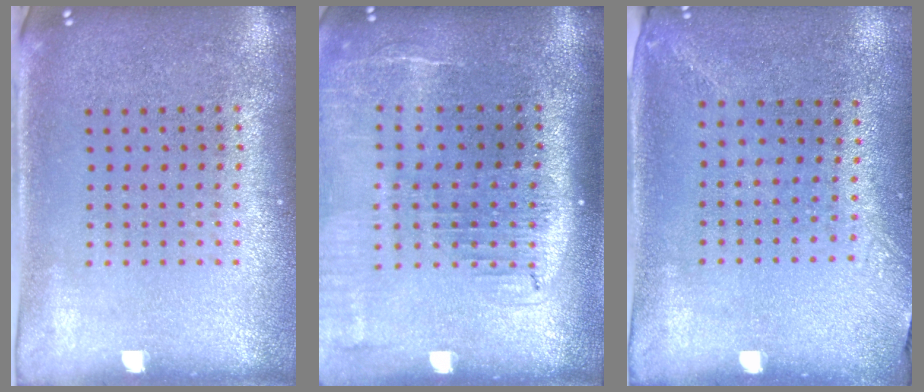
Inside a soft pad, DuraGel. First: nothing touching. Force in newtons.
{"total": 2.0, "press": 1.6, "slide": 1.2}
{"total": 1.4, "press": 1.1, "slide": 0.9}